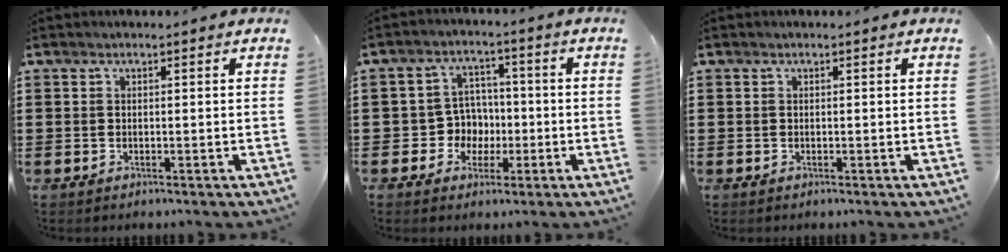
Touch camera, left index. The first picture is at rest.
{"total": 5.4, "force": [-1.0, 5.1, 1.5], "torque": [-0.047, 0.014, -0.018]}
{"total": 0.0}